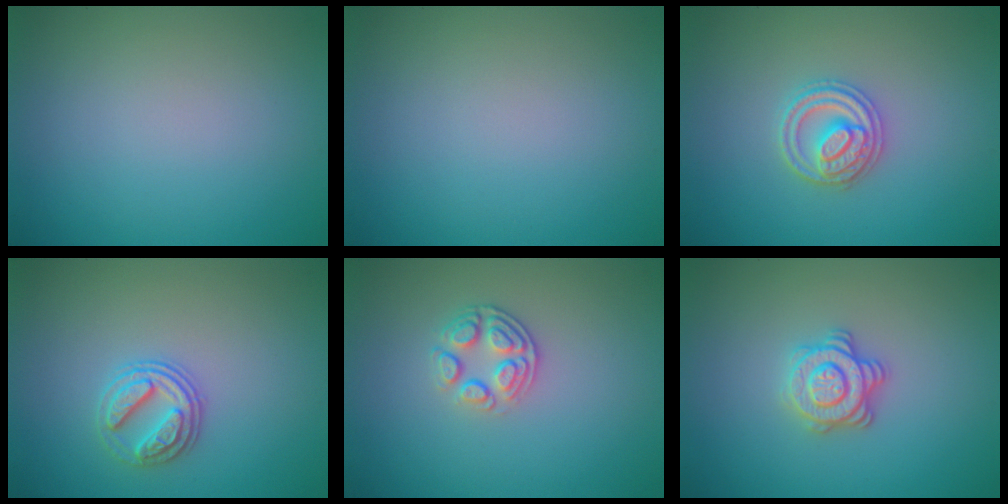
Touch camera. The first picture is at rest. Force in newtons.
{"total": 0.0}
{"total": 2.8, "press": 2.8, "slide": 0.4}
{"total": 2.7, "press": 2.6, "slide": 0.9}
{"total": 2.7, "press": 2.3, "slide": 1.4}
{"total": 3.3, "press": 3.0, "slide": 1.4}